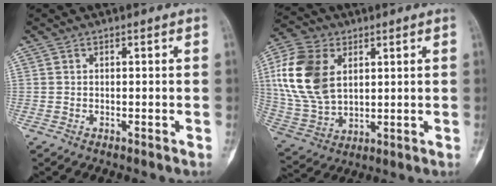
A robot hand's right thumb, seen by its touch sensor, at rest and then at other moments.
{"total": 16.1, "force": [4.1, 10.8, 11.3], "torque": [-0.223, -0.005, 0.084]}